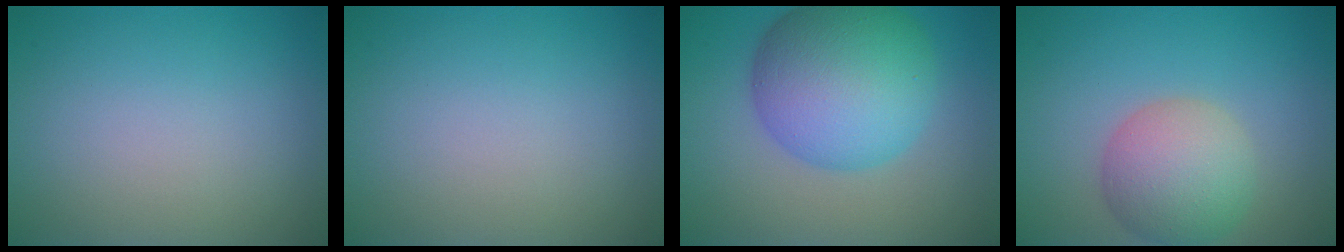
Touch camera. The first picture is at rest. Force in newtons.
{"total": 0.0}
{"total": 10.6, "press": 10.6, "slide": 0.1}
{"total": 5.5, "press": 5.5, "slide": 0.3}